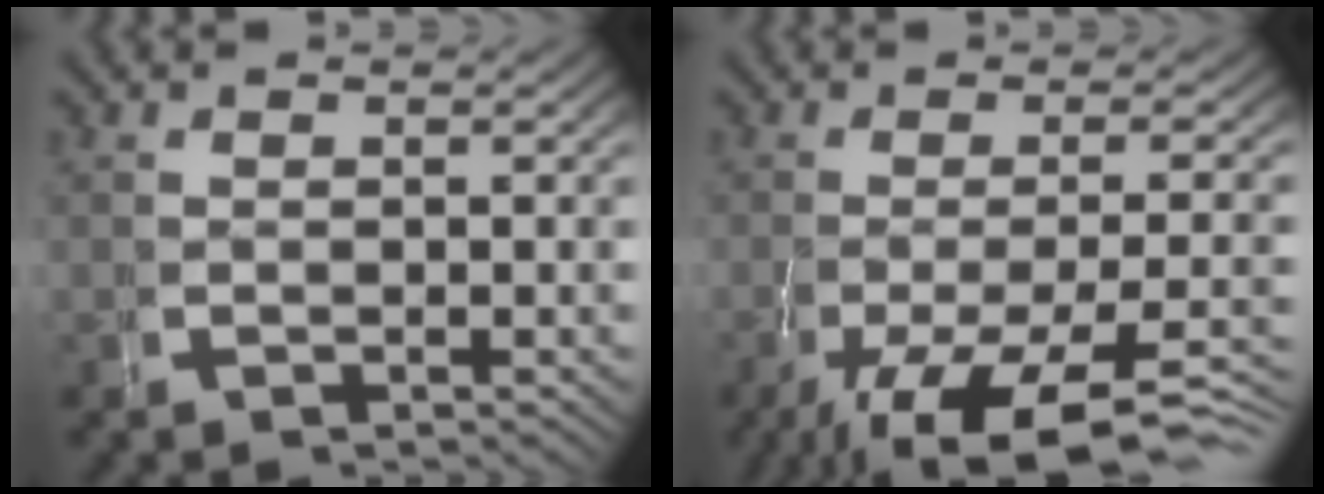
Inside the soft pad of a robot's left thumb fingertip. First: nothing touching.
{"total": 9.7, "force": [-5.4, 4.1, 6.9], "torque": [-0.115, -0.032, -0.057]}